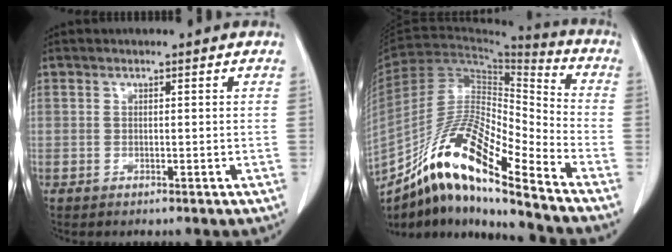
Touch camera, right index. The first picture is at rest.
{"total": 19.1, "force": [-13.8, 1.7, 13.1], "torque": [-0.255, -0.005, -0.251]}